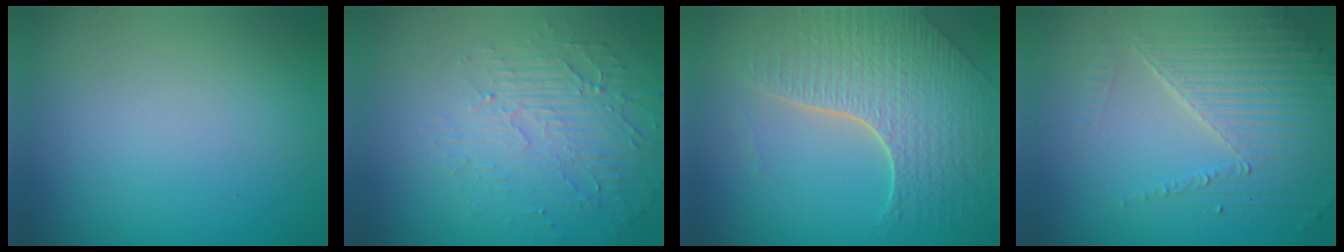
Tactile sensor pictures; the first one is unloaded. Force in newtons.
{"total": 4.3, "press": 3.2, "slide": 2.8}
{"total": 7.6, "press": 5.3, "slide": 5.5}
{"total": 5.1, "press": 4.2, "slide": 2.9}